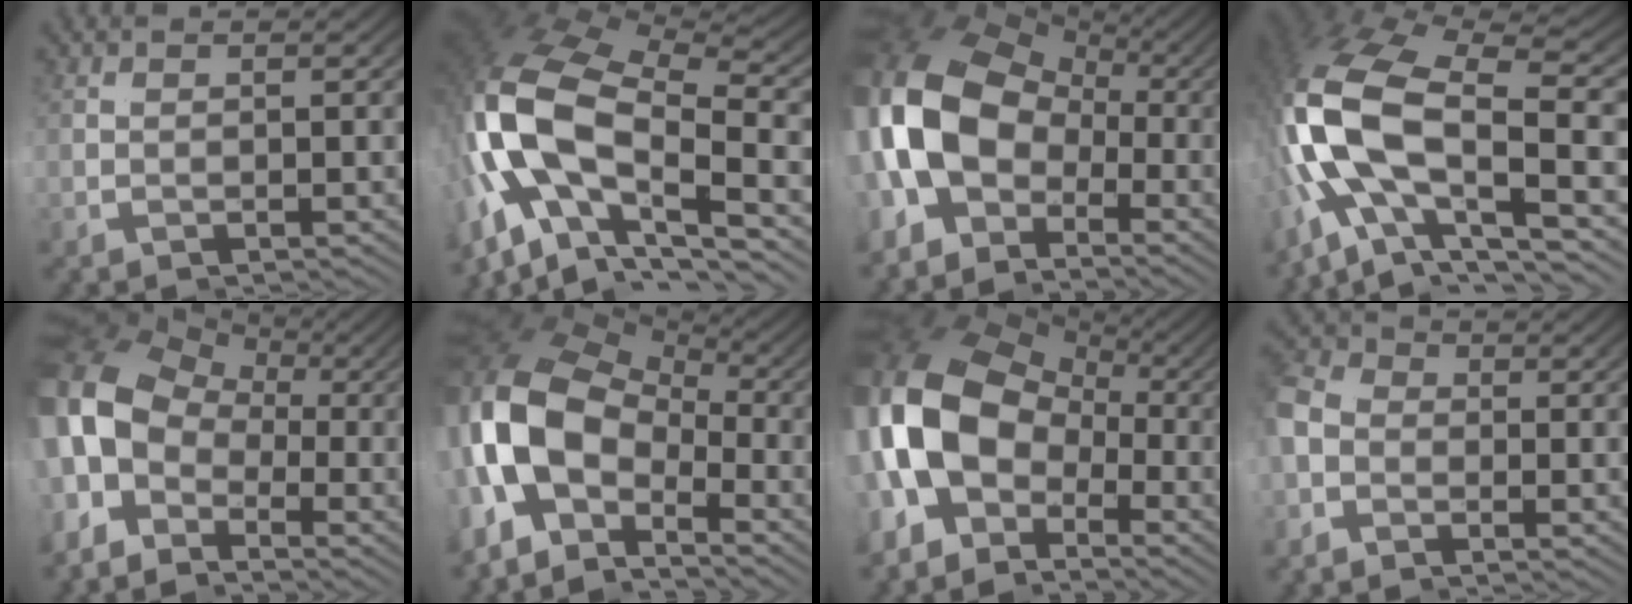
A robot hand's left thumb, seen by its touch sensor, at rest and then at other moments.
{"total": 14.6, "force": [1.0, 8.1, 12.1], "torque": [-0.261, 0.011, -0.006]}
{"total": 12.2, "force": [0.6, 7.6, 9.5], "torque": [-0.176, 0.002, 0.001]}
{"total": 12.3, "force": [-0.5, 6.7, 10.3], "torque": [-0.234, 0.006, -0.018]}
{"total": 7.3, "force": [0.8, 4.5, 5.7], "torque": [-0.106, 0.023, -0.009]}
{"total": 13.1, "force": [-0.4, 7.6, 10.7], "torque": [-0.201, -0.012, -0.018]}
{"total": 13.6, "force": [0.9, 8.3, 10.8], "torque": [-0.195, 0.000, 0.003]}
{"total": 6.2, "force": [0.6, 5.2, 3.3], "torque": [-0.066, 0.014, -0.011]}